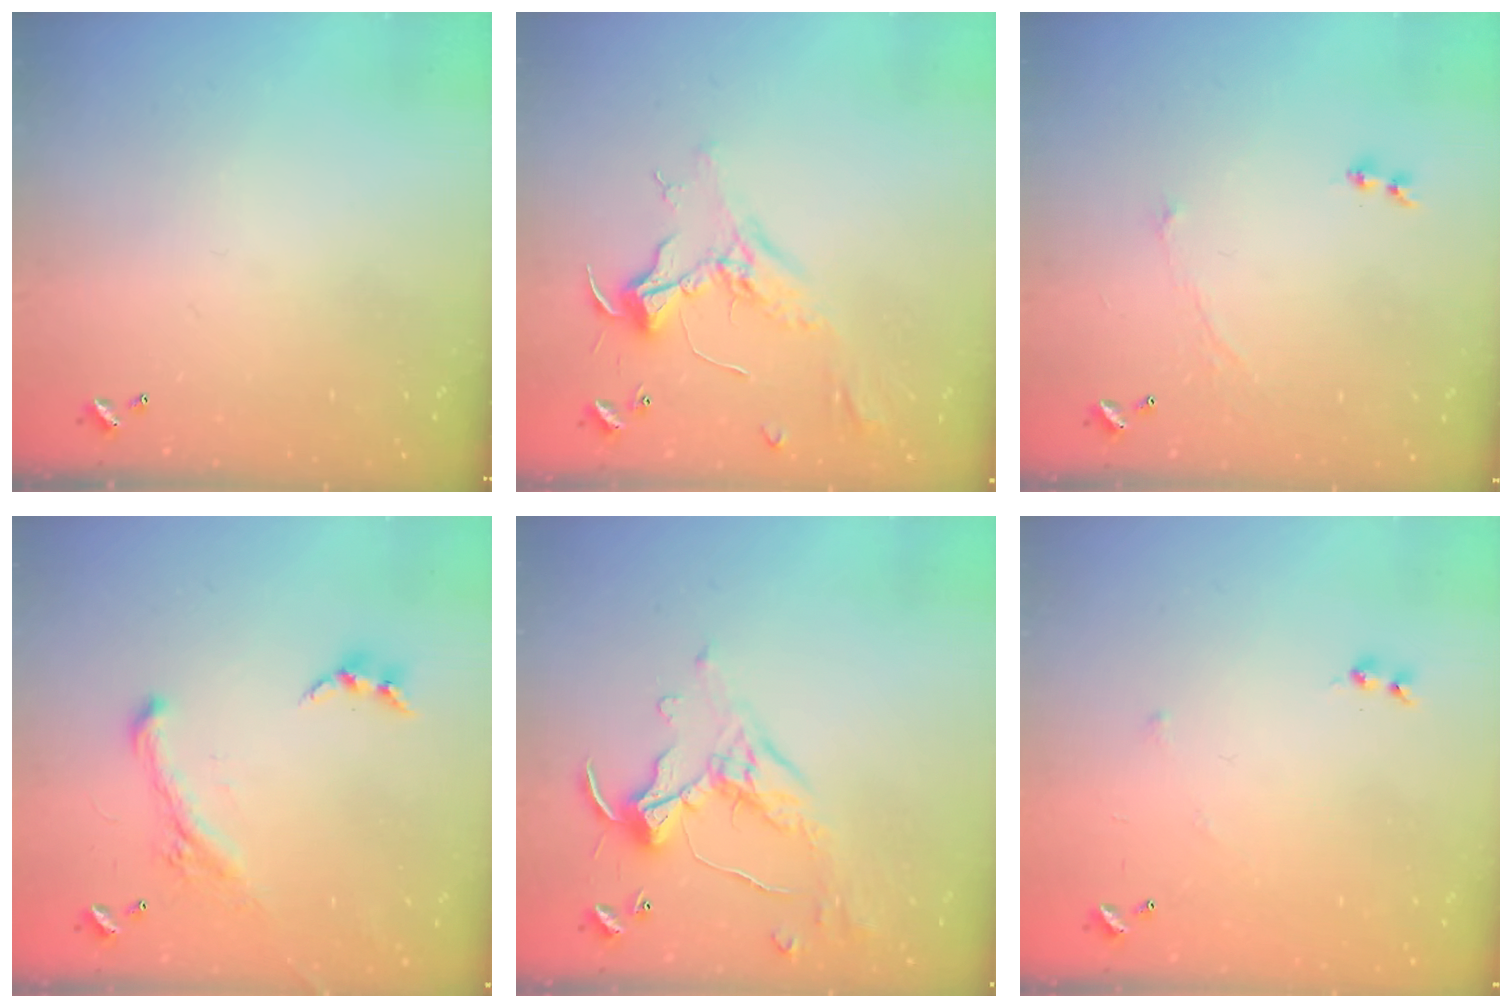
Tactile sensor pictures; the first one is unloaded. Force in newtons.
{"total": 2.4, "press": 2.3, "slide": 0.8}
{"total": 1.2, "press": 0.7, "slide": 1.0}
{"total": 1.9, "press": 1.3, "slide": 1.4}
{"total": 1.1, "press": 1.1, "slide": 0.1}
{"total": 6.1, "press": 6.1, "slide": 0.8}